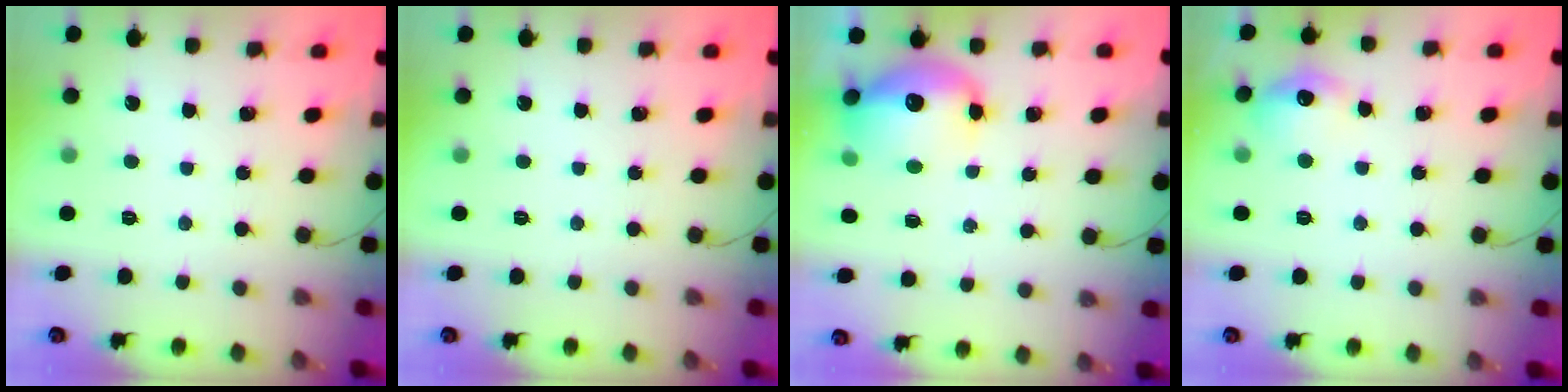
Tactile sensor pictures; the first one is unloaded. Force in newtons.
{"total": 0.0}
{"total": 12.9, "press": 12.6, "slide": 2.6}
{"total": 9.5, "press": 9.4, "slide": 0.9}